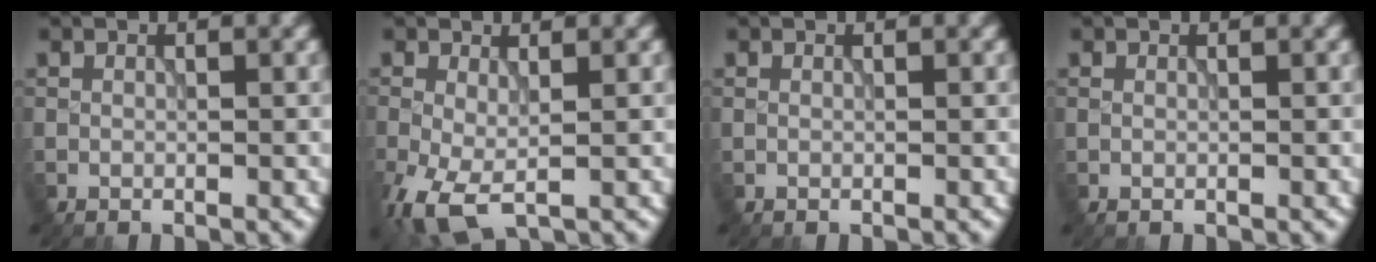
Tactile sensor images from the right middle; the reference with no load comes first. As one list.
[{"total": 5.2, "force": [-2.0, 2.5, 4.1], "torque": [-0.108, -0.020, -0.035]}, {"total": 0.0}, {"total": 0.0}]